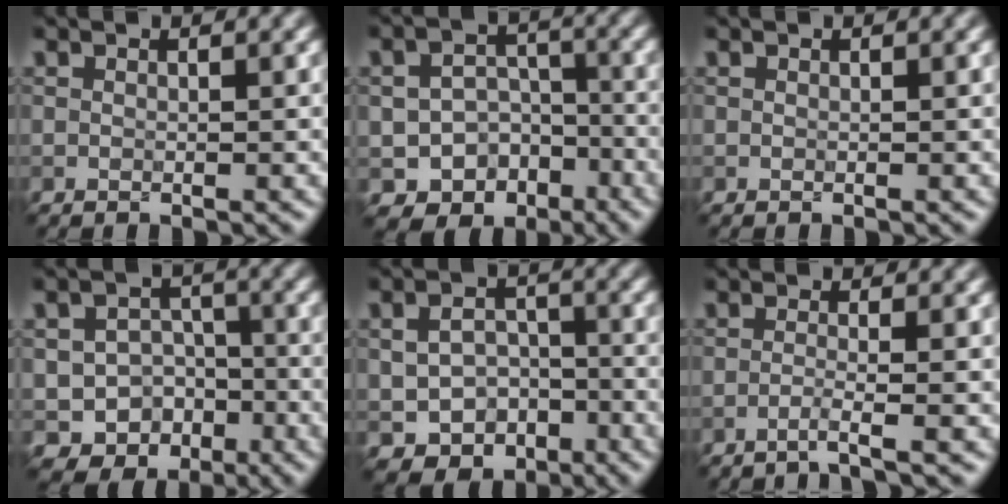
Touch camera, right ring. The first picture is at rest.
{"total": 6.7, "force": [-3.9, 5.0, 2.3], "torque": [-0.014, 0.000, -0.056]}
{"total": 0.0}
{"total": 5.8, "force": [-2.8, 4.7, 1.9], "torque": [-0.007, 0.003, -0.045]}
{"total": 4.5, "force": [-1.9, 3.5, 2.2], "torque": [-0.037, -0.007, -0.026]}
{"total": 1.6, "force": [-0.9, 0.1, 1.4], "torque": [-0.014, 0.002, -0.035]}